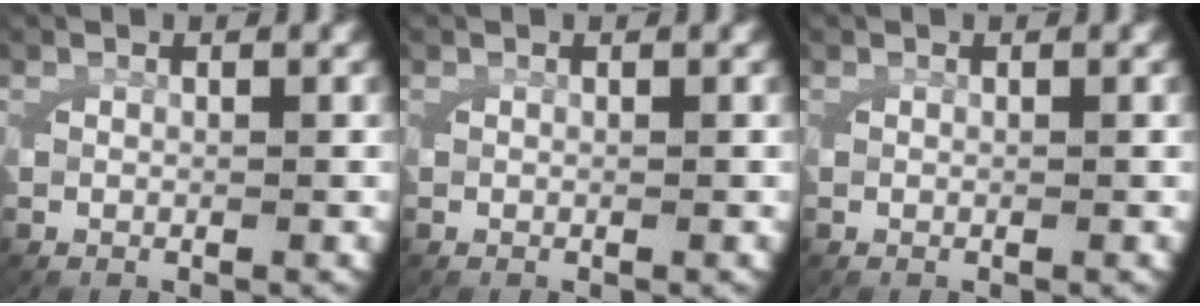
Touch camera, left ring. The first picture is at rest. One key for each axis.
{"total": 0.0}
{"total": 0.0}